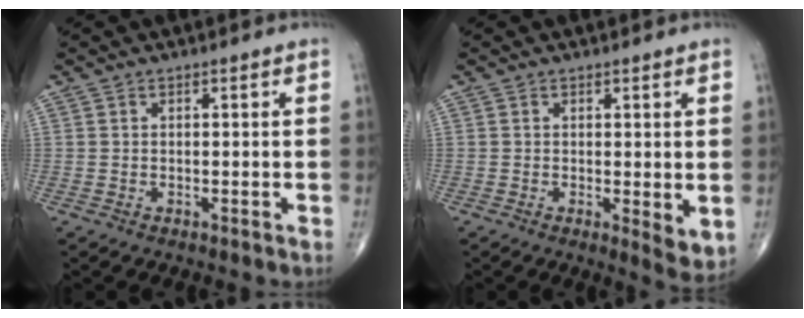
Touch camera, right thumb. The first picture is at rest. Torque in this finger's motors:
{"motor_torque": [-0.44, 0.16, -0.05, -0.14, 0.00]}